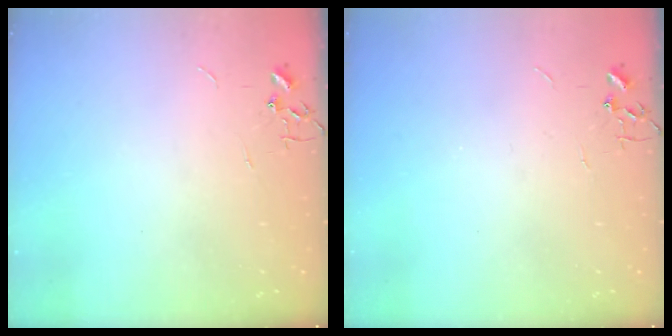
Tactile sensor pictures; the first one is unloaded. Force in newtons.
{"total": 0.0}